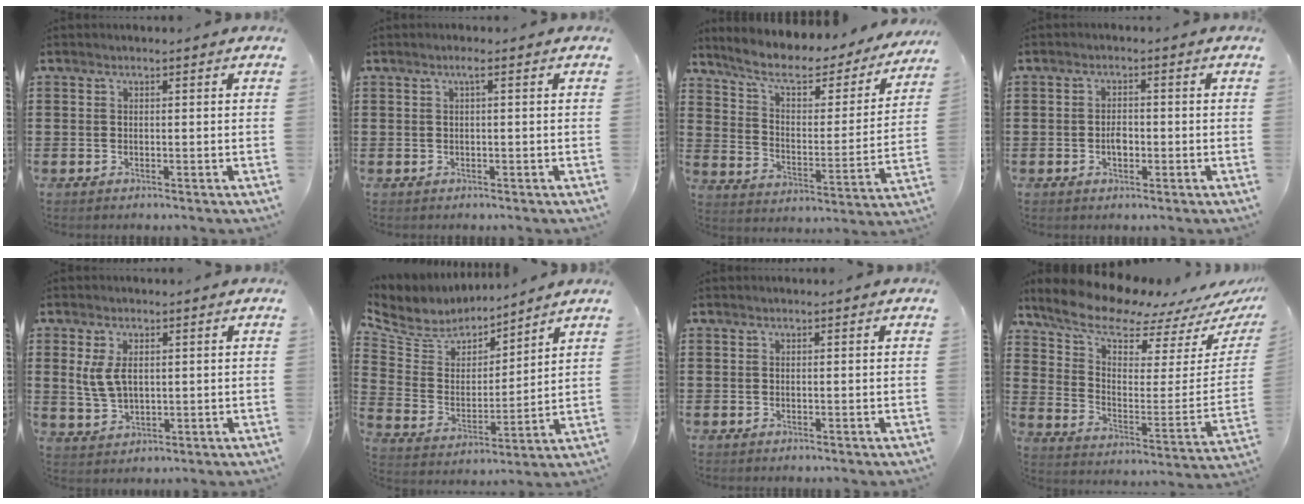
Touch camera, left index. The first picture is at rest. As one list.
[{"total": 1.4, "force": [0.2, 0.0, 1.4], "torque": [-0.027, 0.001, 0.002]}, {"total": 7.2, "force": [5.2, 2.5, 4.2], "torque": [-0.096, -0.034, 0.084]}, {"total": 2.3, "force": [-0.4, 1.3, 1.9], "torque": [-0.037, 0.003, -0.007]}, {"total": 4.6, "force": [1.2, 2.5, 3.7], "torque": [-0.094, 0.001, 0.016]}, {"total": 7.0, "force": [6.4, 2.6, 0.6], "torque": [-0.058, -0.046, 0.113]}, {"total": 0.0}, {"total": 10.2, "force": [8.8, 2.6, 4.4], "torque": [-0.114, -0.067, 0.155]}]